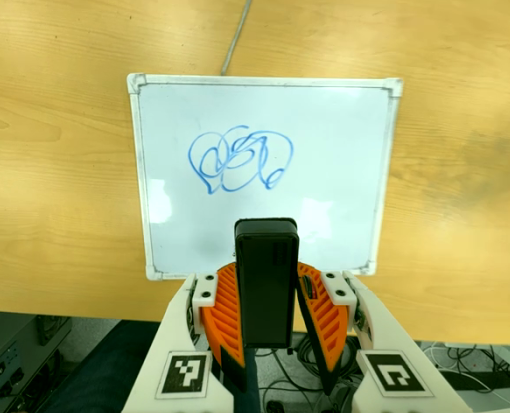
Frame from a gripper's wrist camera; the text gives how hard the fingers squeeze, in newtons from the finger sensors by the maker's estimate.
{"total": 5.7, "left": 5.0, "right": 6.5}